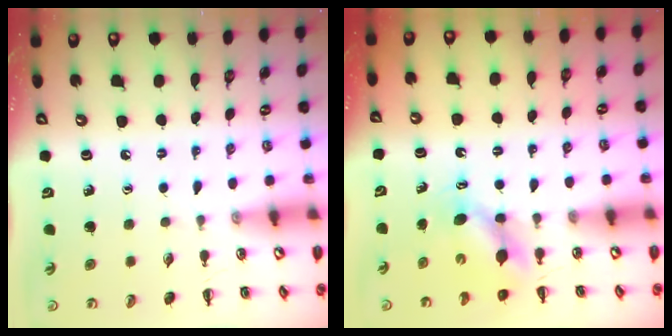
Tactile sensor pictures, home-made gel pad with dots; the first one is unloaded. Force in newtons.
{"total": 5.2, "press": 5.2, "slide": 0.4}